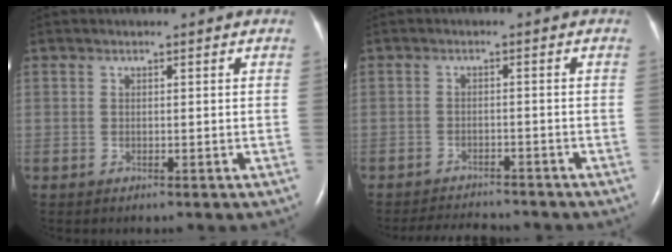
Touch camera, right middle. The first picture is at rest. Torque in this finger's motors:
{"motor_torque": [0.06, -0.03, 0.10, 0.04]}